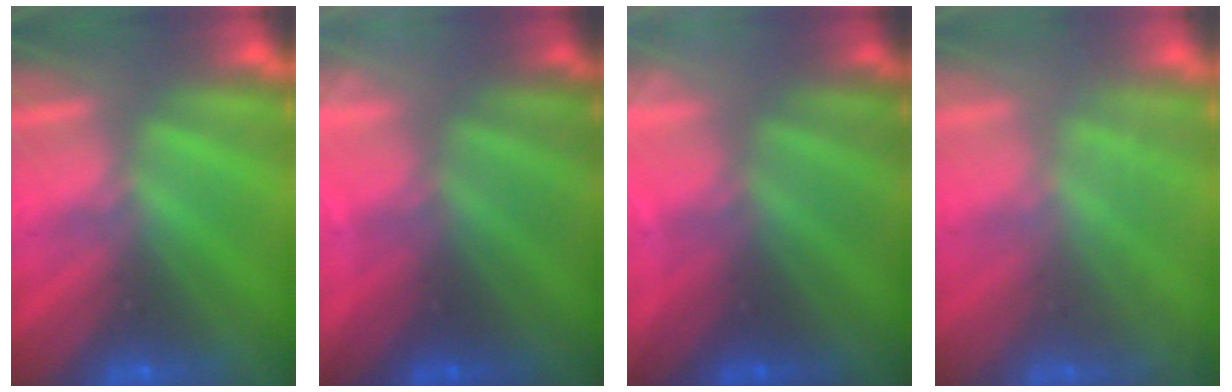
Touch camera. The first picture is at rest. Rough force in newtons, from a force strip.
{"total": 2.6}
{"total": 2.6}
{"total": 1.8}